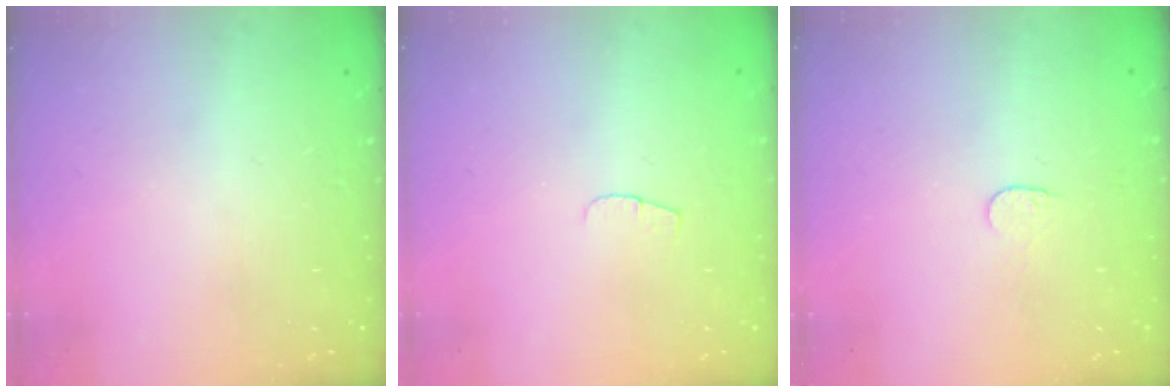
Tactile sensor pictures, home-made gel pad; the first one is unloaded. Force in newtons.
{"total": 4.1, "press": 4.1, "slide": 0.4}
{"total": 3.8, "press": 3.7, "slide": 0.4}